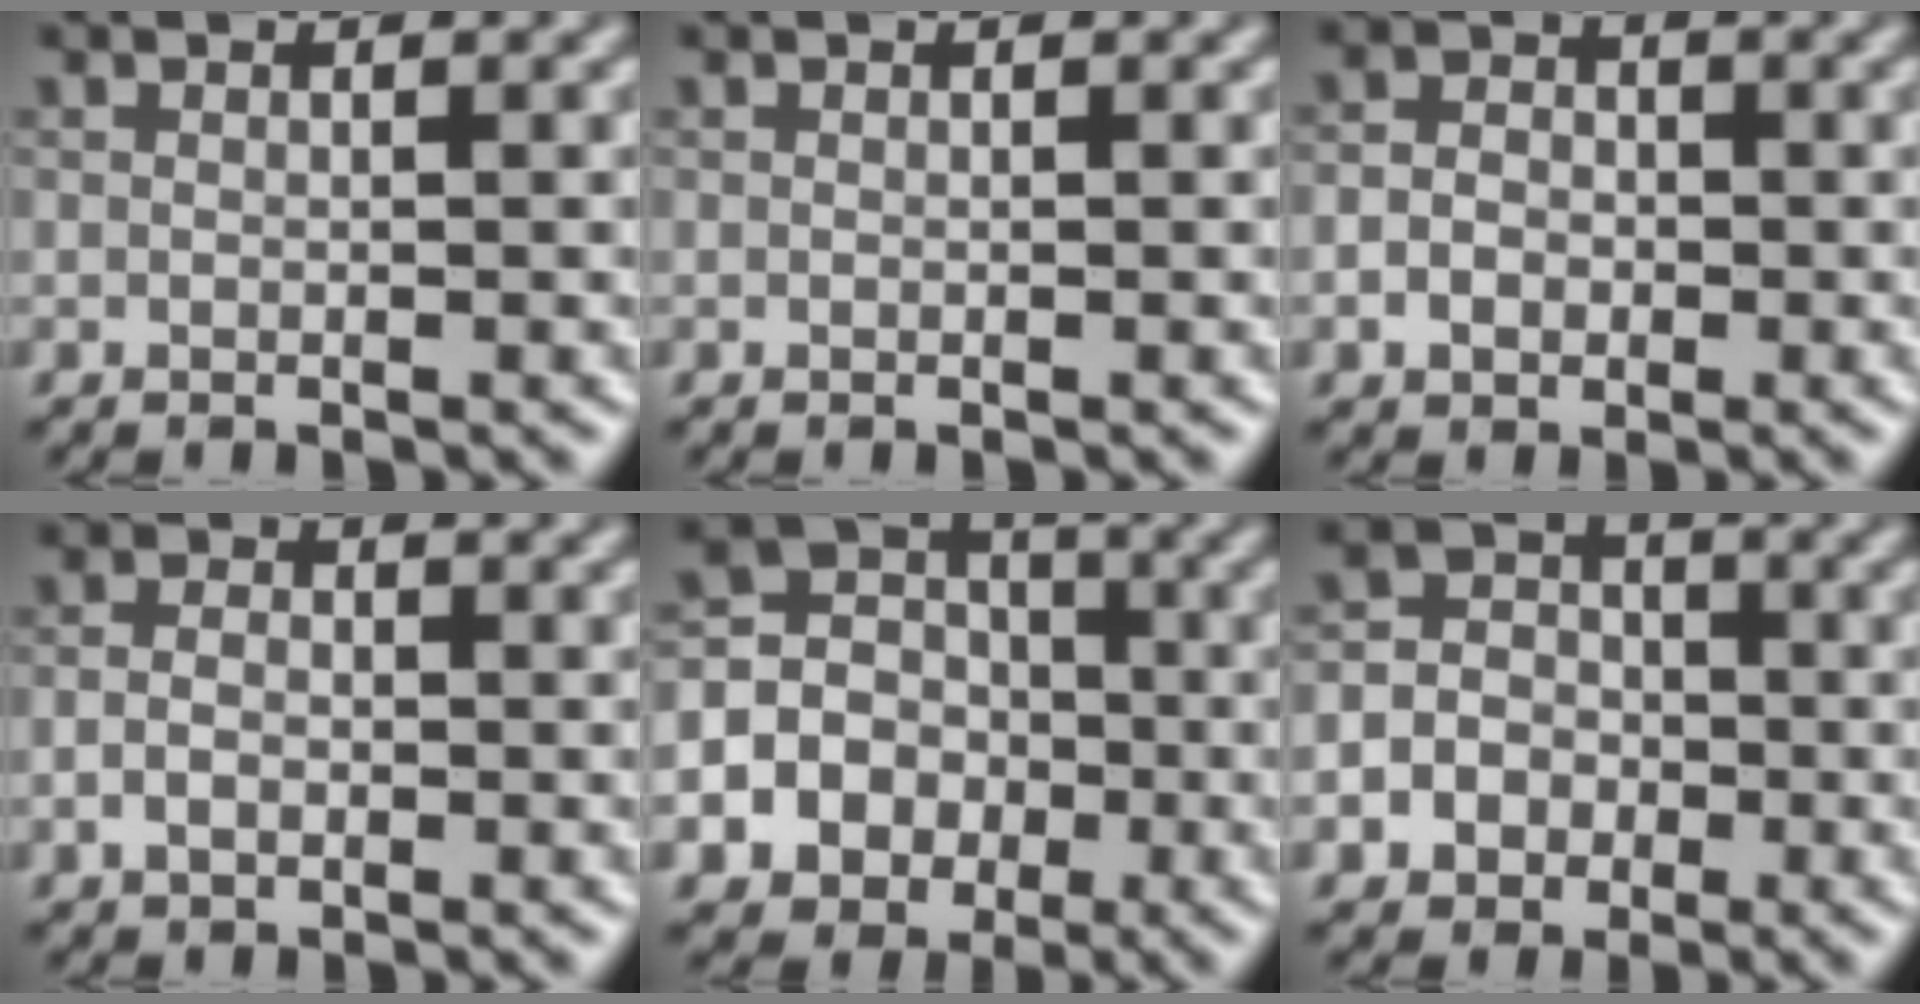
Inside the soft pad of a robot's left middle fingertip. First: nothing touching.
{"total": 0.0}
{"total": 2.5, "force": [-0.6, 2.1, 1.2], "torque": [-0.011, -0.002, -0.018]}
{"total": 1.9, "force": [-0.6, 1.4, 1.3], "torque": [-0.026, 0.001, -0.015]}
{"total": 8.0, "force": [-2.5, 7.1, 2.7], "torque": [-0.052, -0.001, -0.058]}
{"total": 5.7, "force": [-2.1, 5.1, 1.5], "torque": [-0.009, 0.001, -0.053]}